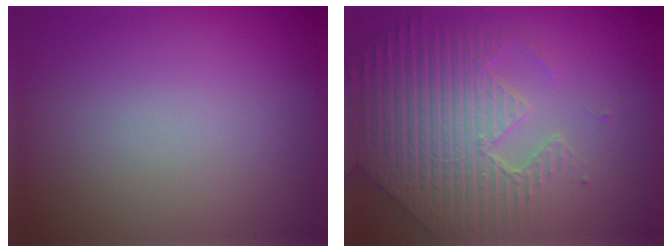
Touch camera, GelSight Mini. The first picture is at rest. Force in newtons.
{"total": 8.2, "press": 5.9, "slide": 5.6}